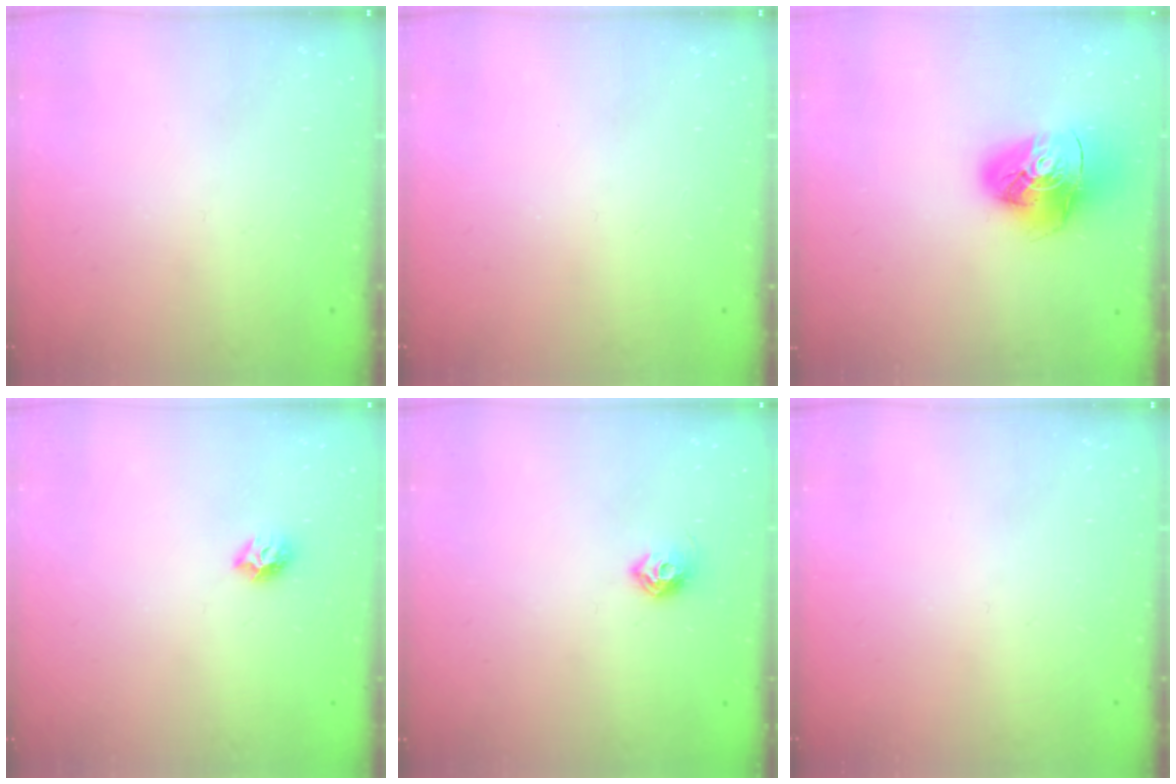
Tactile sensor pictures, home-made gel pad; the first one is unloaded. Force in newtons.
{"total": 0.0}
{"total": 13.8, "press": 13.7, "slide": 1.4}
{"total": 6.7, "press": 6.7, "slide": 0.8}
{"total": 7.2, "press": 7.1, "slide": 0.9}
{"total": 0.0}